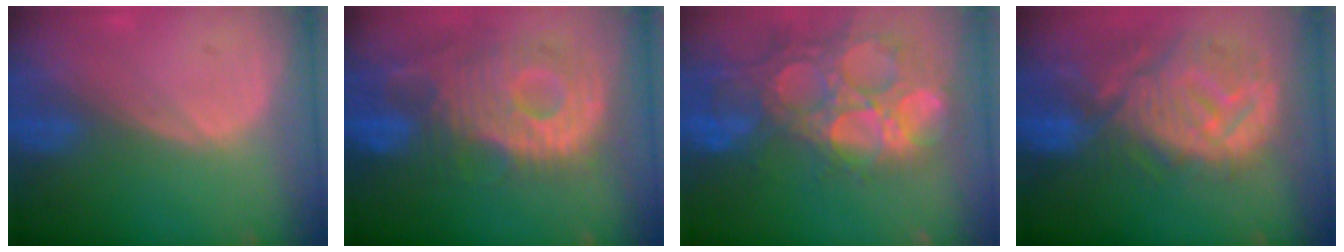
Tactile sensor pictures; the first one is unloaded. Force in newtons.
{"total": 11.8, "press": 10.6, "slide": 5.3}
{"total": 15.1, "press": 12.5, "slide": 8.5}
{"total": 12.4, "press": 11.1, "slide": 5.6}